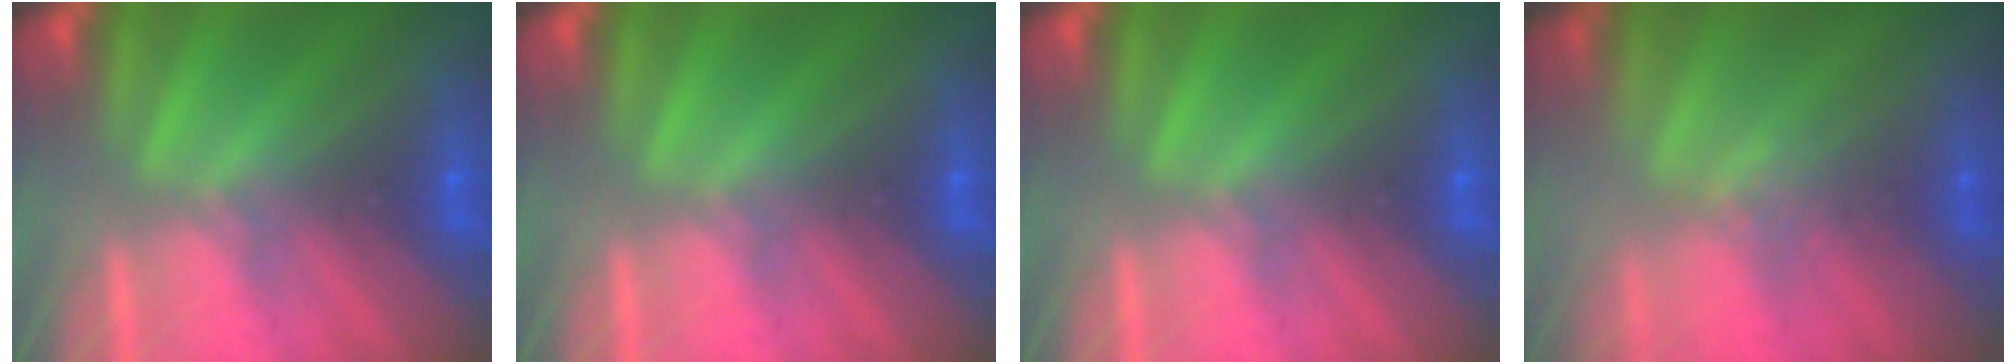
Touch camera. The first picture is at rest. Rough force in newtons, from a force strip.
{"total": 0.0}
{"total": 0.0}
{"total": 2.5}